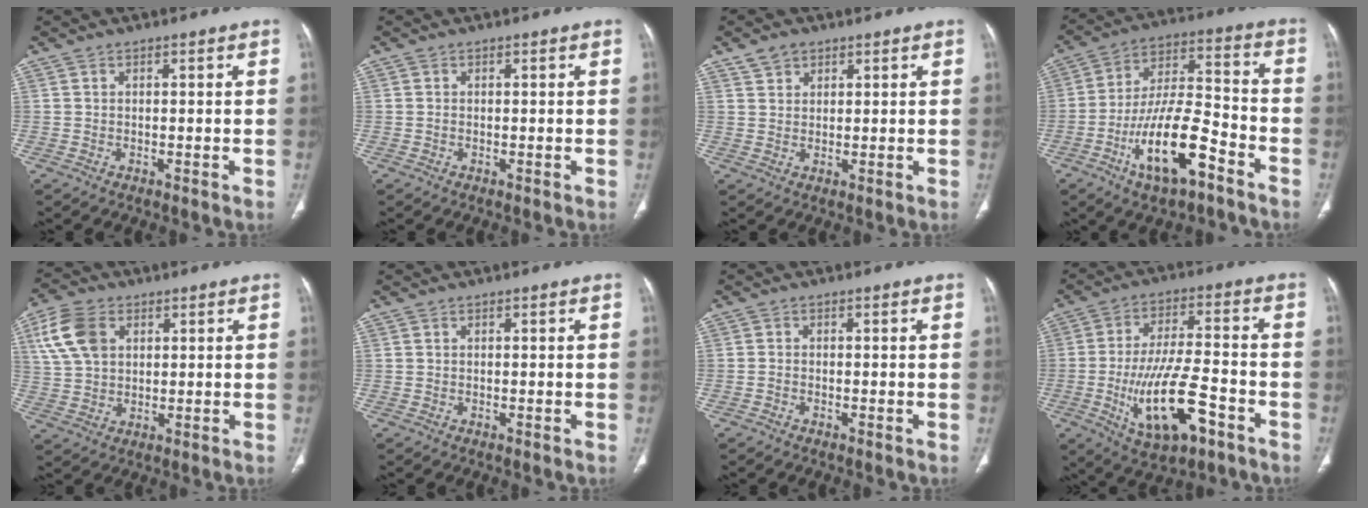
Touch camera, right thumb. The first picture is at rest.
{"total": 0.0}
{"total": 3.1, "force": [2.0, 2.2, 1.1], "torque": [-0.009, -0.005, 0.039]}
{"total": 16.5, "force": [-8.2, 6.0, 13.0], "torque": [-0.232, 0.059, -0.142]}
{"total": 9.9, "force": [3.5, 6.7, 6.4], "torque": [-0.123, 0.002, 0.070]}
{"total": 0.0}
{"total": 0.7, "force": [-0.5, 0.4, 0.3], "torque": [-0.009, 0.002, -0.013]}
{"total": 16.0, "force": [-6.1, 6.3, 13.4], "torque": [-0.238, 0.026, -0.094]}